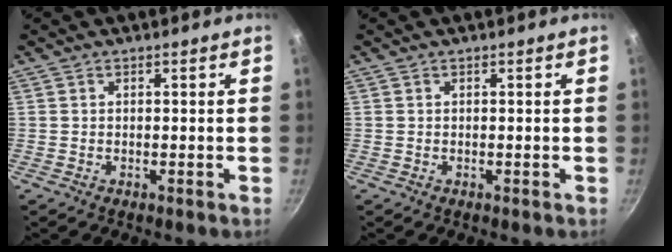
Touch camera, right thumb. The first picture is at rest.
{"total": 0.0}